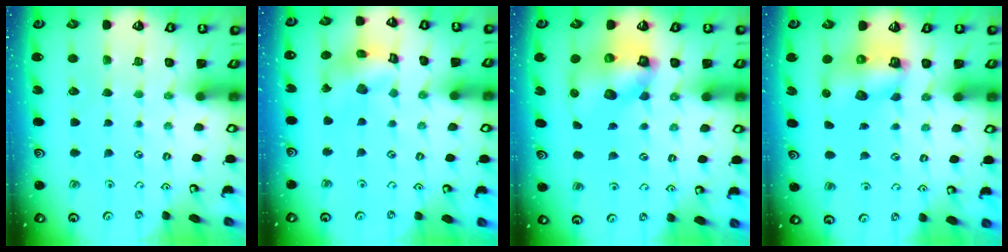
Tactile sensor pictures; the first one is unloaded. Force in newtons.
{"total": 12.2, "press": 12.1, "slide": 1.4}
{"total": 12.5, "press": 12.3, "slide": 2.1}
{"total": 8.9, "press": 8.8, "slide": 1.1}